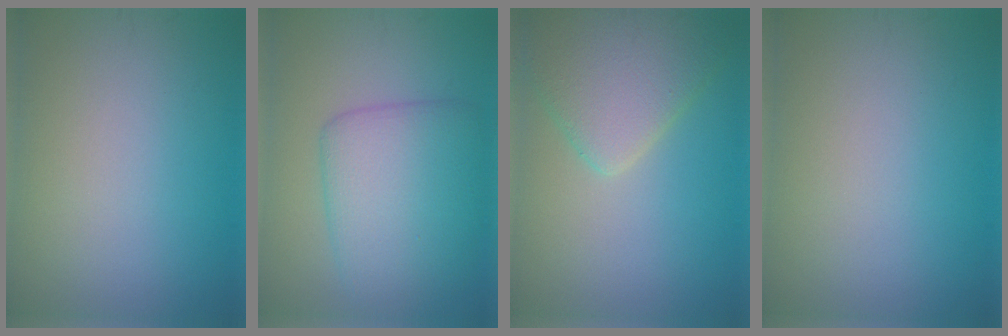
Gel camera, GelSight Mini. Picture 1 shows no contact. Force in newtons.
{"total": 6.8, "press": 6.8, "slide": 0.1}
{"total": 5.5, "press": 5.5, "slide": 0.3}
{"total": 0.0}